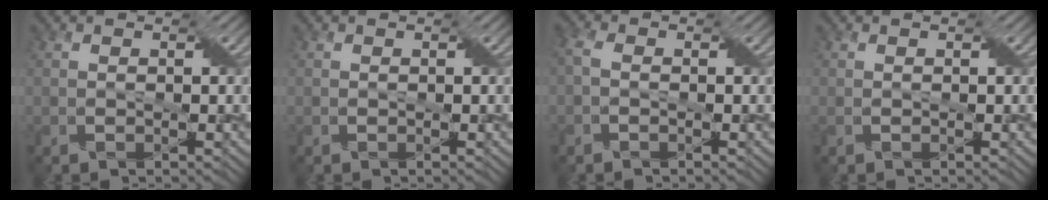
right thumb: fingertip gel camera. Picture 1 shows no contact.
{"total": 0.0}
{"total": 2.4, "force": [-0.3, 1.4, 1.9], "torque": [-0.048, 0.006, -0.015]}
{"total": 1.1, "force": [-0.2, 0.8, 0.8], "torque": [-0.014, -0.004, -0.004]}